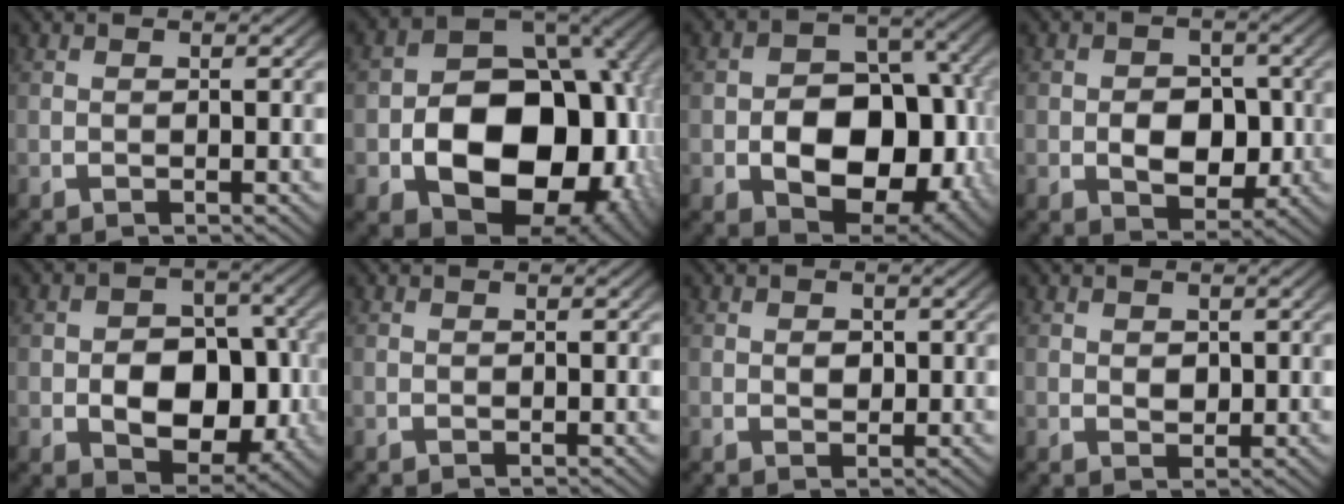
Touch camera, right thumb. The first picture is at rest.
{"total": 20.5, "force": [-3.2, 14.3, 14.4], "torque": [-0.265, -0.068, -0.025]}
{"total": 13.8, "force": [-1.5, 9.8, 9.6], "torque": [-0.174, -0.051, -0.005]}
{"total": 5.8, "force": [-0.5, 4.3, 3.8], "torque": [-0.071, -0.025, 0.001]}
{"total": 9.4, "force": [-0.9, 6.8, 6.5], "torque": [-0.121, -0.040, 0.001]}
{"total": 0.0}
{"total": 1.4, "force": [0.3, 1.1, 0.8], "torque": [-0.016, -0.011, 0.011]}
{"total": 1.6, "force": [0.5, 1.2, 0.9], "torque": [-0.017, -0.014, 0.017]}